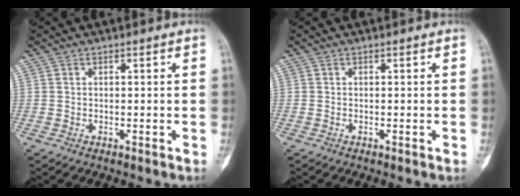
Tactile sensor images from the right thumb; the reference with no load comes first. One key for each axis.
{"total": 0.0}